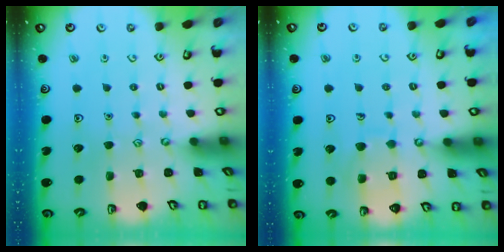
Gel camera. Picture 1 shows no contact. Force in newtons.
{"total": 7.8, "press": 7.8, "slide": 0.7}